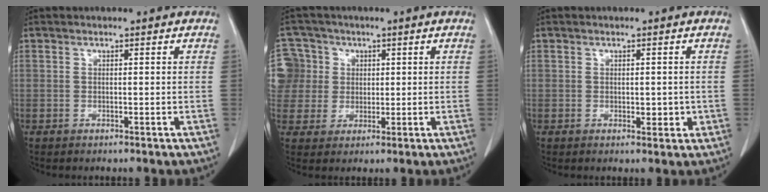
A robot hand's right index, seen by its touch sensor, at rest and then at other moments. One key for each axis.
{"total": 11.0, "fx": 2.4, "fy": 10.6, "fz": 1.1, "tx": -0.049, "ty": 0.046, "tz": 0.064}
{"total": 2.3, "fx": -0.2, "fy": 1.3, "fz": 1.9, "tx": -0.022, "ty": -0.002, "tz": 0.002}